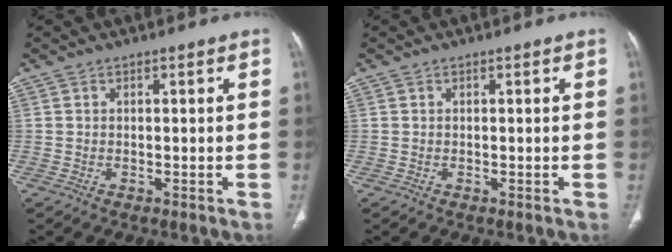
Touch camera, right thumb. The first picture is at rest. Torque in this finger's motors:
{"motor_torque": [-0.25, 0.15, 0.11, -0.25, 0.03]}